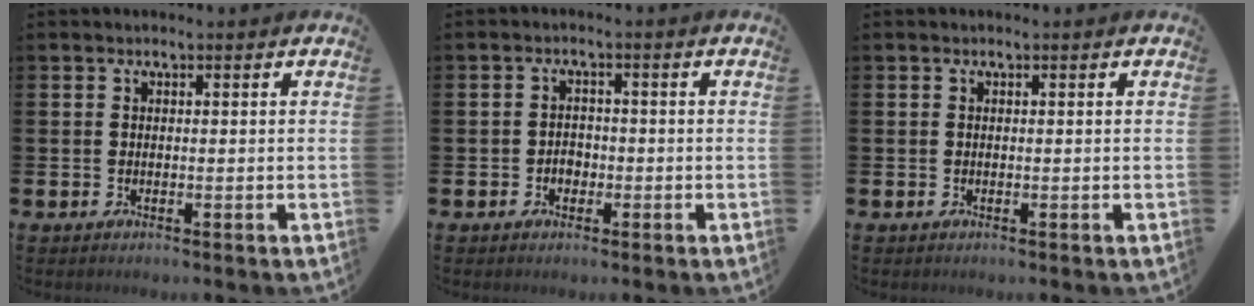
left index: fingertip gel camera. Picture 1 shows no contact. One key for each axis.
{"total": 1.9, "fx": -0.7, "fy": 1.6, "fz": 0.8, "tx": -0.003, "ty": -0.002, "tz": -0.019}
{"total": 0.0}